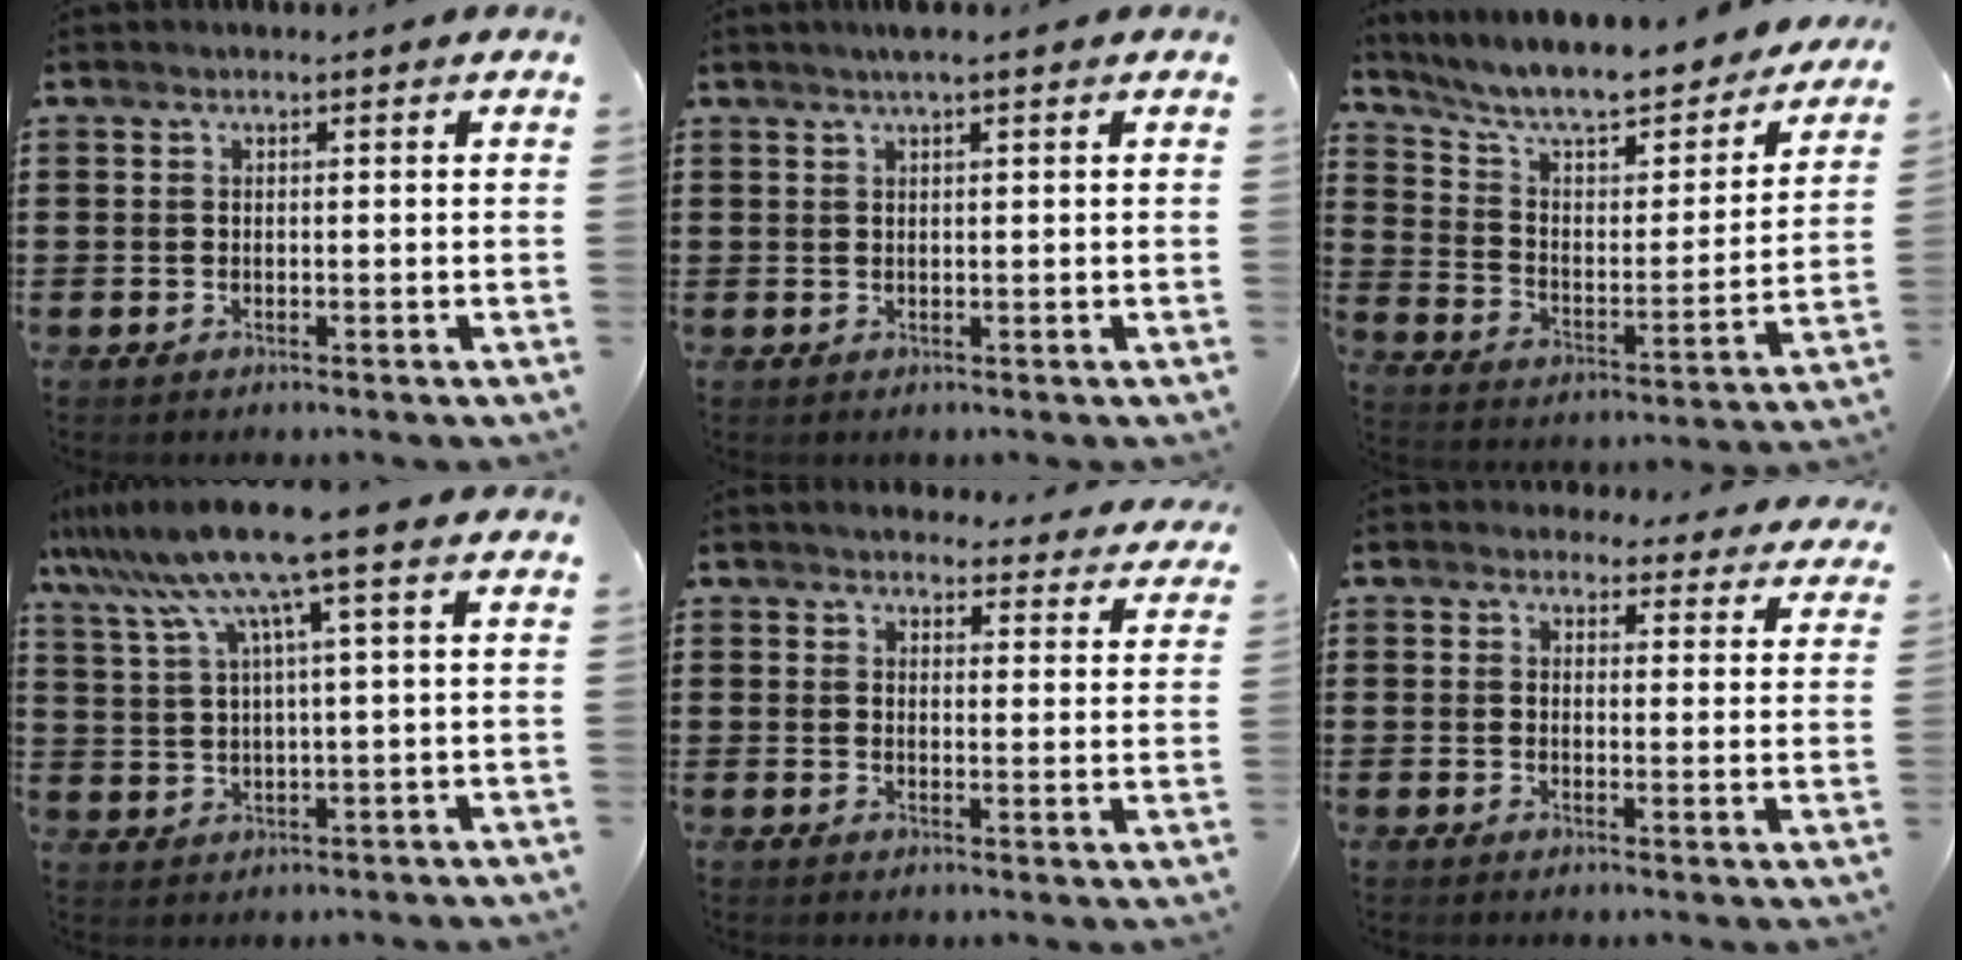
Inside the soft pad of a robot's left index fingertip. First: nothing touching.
{"total": 1.4, "force": [1.0, 0.0, 1.1], "torque": [-0.021, 0.001, 0.018]}
{"total": 9.3, "force": [7.9, 1.5, 4.6], "torque": [-0.114, -0.057, 0.132]}
{"total": 10.1, "force": [5.8, -0.2, 8.3], "torque": [-0.191, -0.023, 0.094]}
{"total": 3.4, "force": [3.4, 0.2, 0.4], "torque": [-0.014, -0.023, 0.057]}
{"total": 3.6, "force": [3.4, 1.1, 0.6], "torque": [-0.017, -0.012, 0.061]}